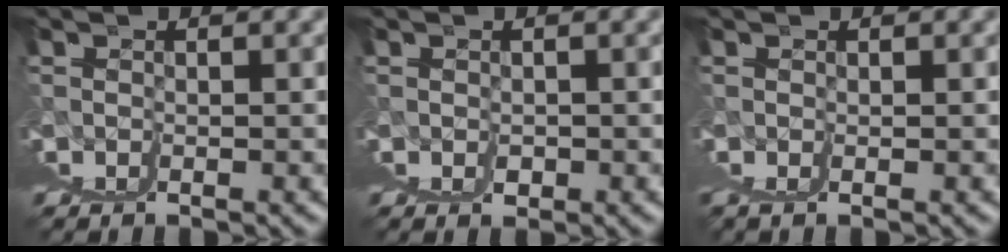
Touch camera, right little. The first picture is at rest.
{"total": 1.2, "force": [0.1, 1.2, 0.4], "torque": [-0.006, -0.009, 0.006]}
{"total": 0.8, "force": [0.5, -0.4, 0.4], "torque": [0.006, 0.010, 0.006]}